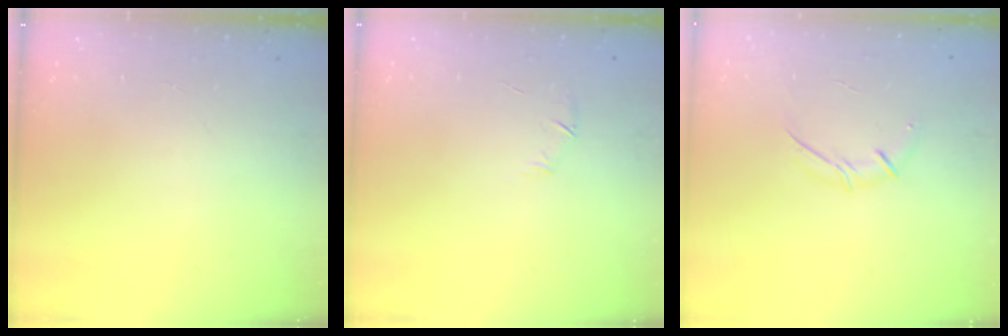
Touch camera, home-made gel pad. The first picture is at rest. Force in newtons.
{"total": 4.1, "press": 4.0, "slide": 0.9}
{"total": 6.1, "press": 6.0, "slide": 1.1}